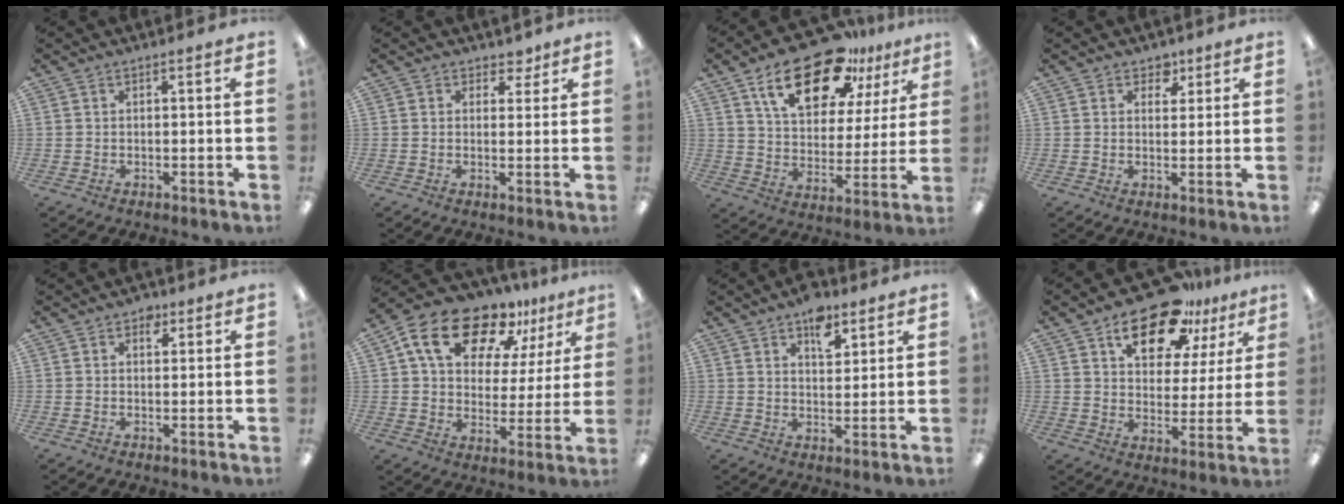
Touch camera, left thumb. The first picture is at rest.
{"total": 3.1, "force": [2.0, 2.3, 0.5], "torque": [0.011, -0.009, 0.033]}
{"total": 20.9, "force": [13.3, 10.2, 12.5], "torque": [-0.199, -0.060, 0.226]}
{"total": 3.6, "force": [2.4, 2.5, 1.1], "torque": [0.003, -0.011, 0.036]}
{"total": 2.6, "force": [1.4, 1.7, 1.5], "torque": [0.002, -0.008, 0.016]}
{"total": 18.3, "force": [12.0, 9.9, 9.5], "torque": [-0.170, -0.064, 0.213]}
{"total": 6.4, "force": [4.0, 3.5, 3.6], "torque": [-0.032, -0.018, 0.064]}
{"total": 17.5, "force": [11.7, 8.6, 9.8], "torque": [-0.150, -0.058, 0.201]}